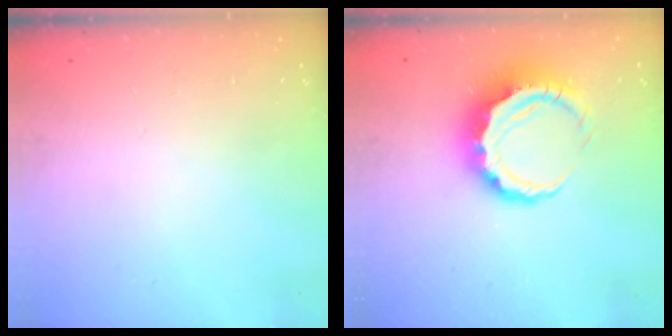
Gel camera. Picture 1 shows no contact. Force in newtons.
{"total": 9.1, "press": 8.9, "slide": 1.9}